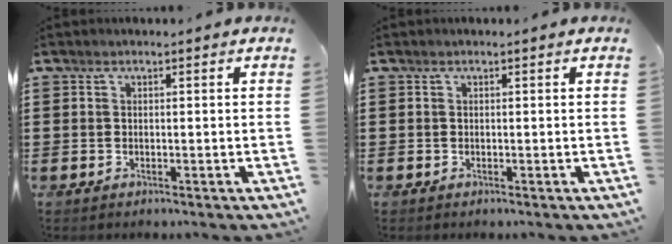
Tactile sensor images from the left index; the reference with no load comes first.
{"total": 0.0}